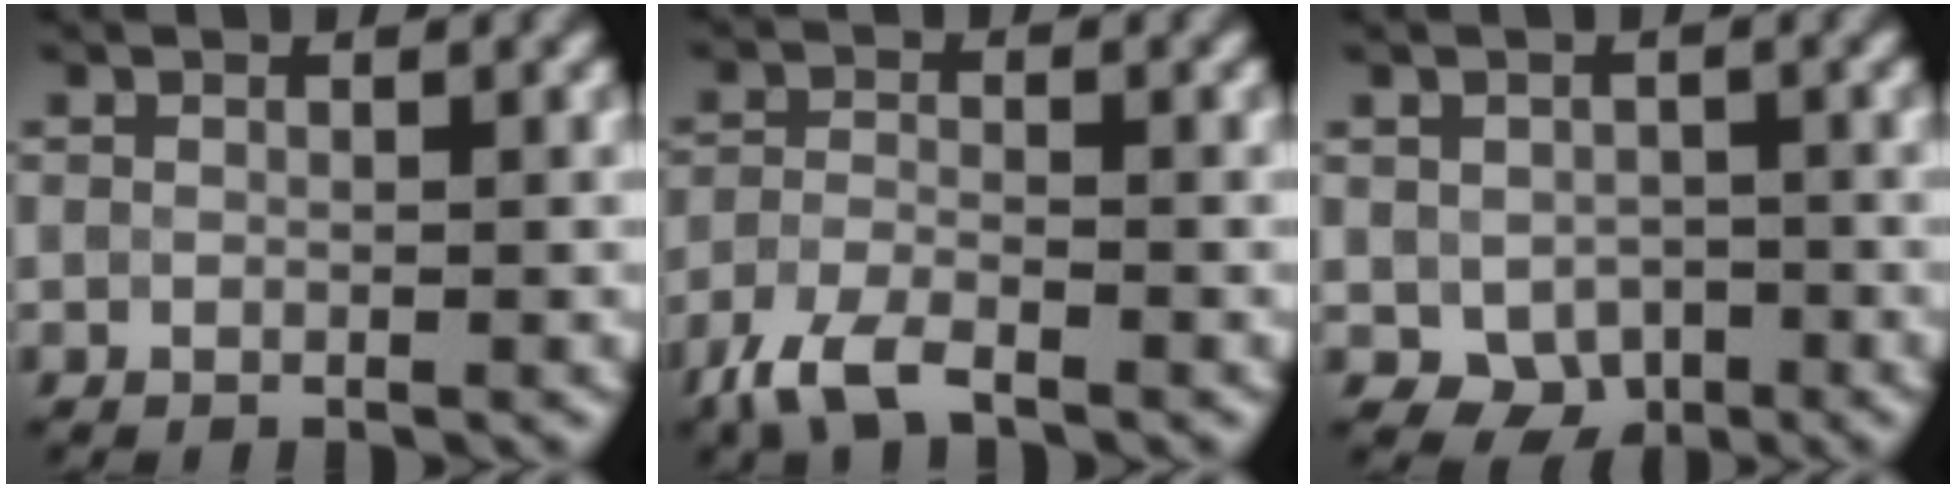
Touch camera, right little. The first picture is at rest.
{"total": 4.0, "force": [-2.9, 1.3, 2.3], "torque": [-0.054, -0.009, -0.066]}
{"total": 3.8, "force": [-1.1, 3.0, 2.1], "torque": [-0.035, -0.015, -0.014]}